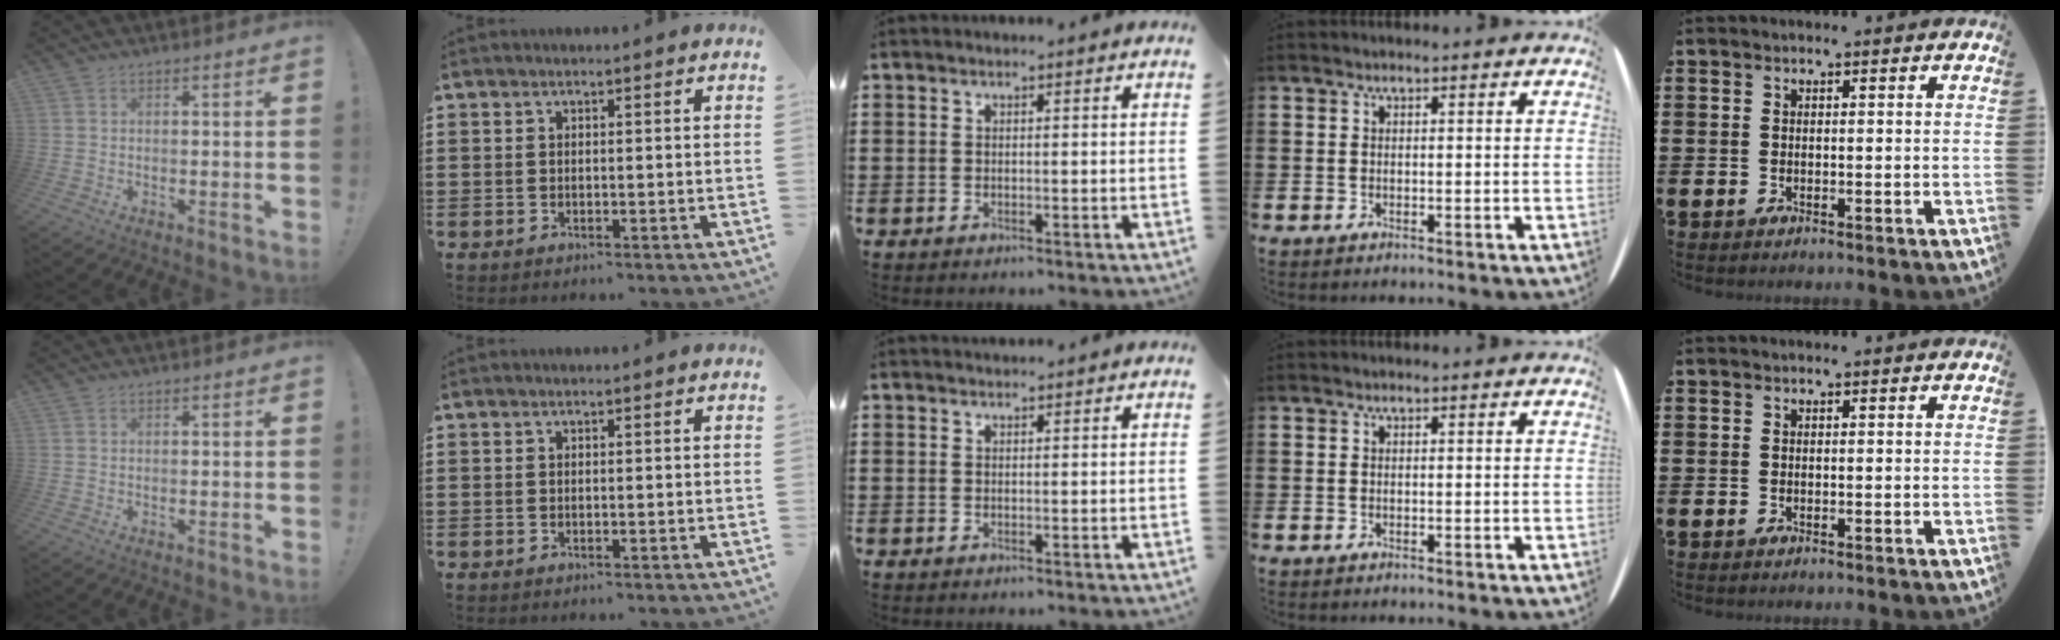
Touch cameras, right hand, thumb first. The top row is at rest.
{"middle": {"total": 0.8, "force": [0.8, 0.1, 0.0], "torque": [-0.002, 0.000, 0.015]}}